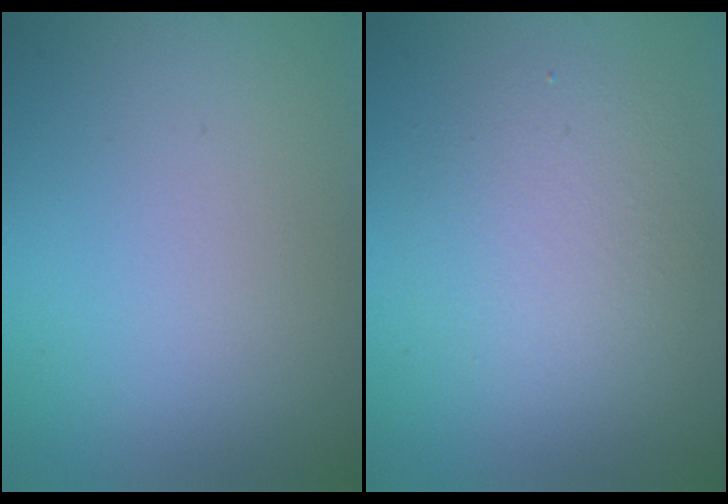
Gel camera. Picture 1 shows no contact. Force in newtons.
{"total": 3.7, "press": 3.6, "slide": 0.3}